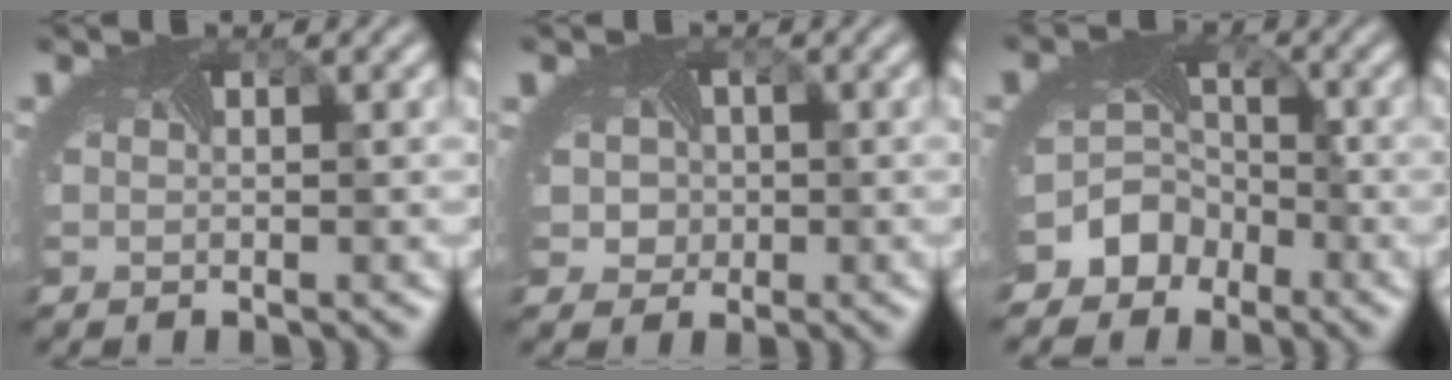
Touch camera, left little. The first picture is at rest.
{"total": 3.8, "force": [0.4, 3.4, 1.7], "torque": [-0.021, 0.012, -0.011]}
{"total": 7.0, "force": [-4.2, 5.5, 1.3], "torque": [-0.011, -0.010, -0.079]}